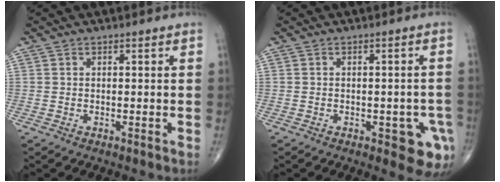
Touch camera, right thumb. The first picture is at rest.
{"total": 7.3, "force": [-2.9, 3.1, 5.9], "torque": [-0.045, 0.002, -0.030]}